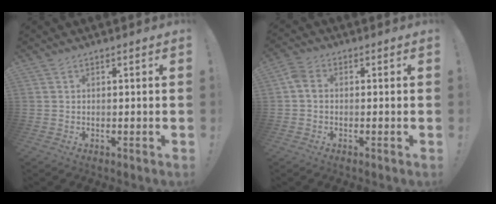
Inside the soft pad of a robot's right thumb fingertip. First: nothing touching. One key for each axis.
{"total": 3.5, "fx": -0.2, "fy": 2.5, "fz": 2.5, "tx": -0.050, "ty": 0.009, "tz": -0.002}